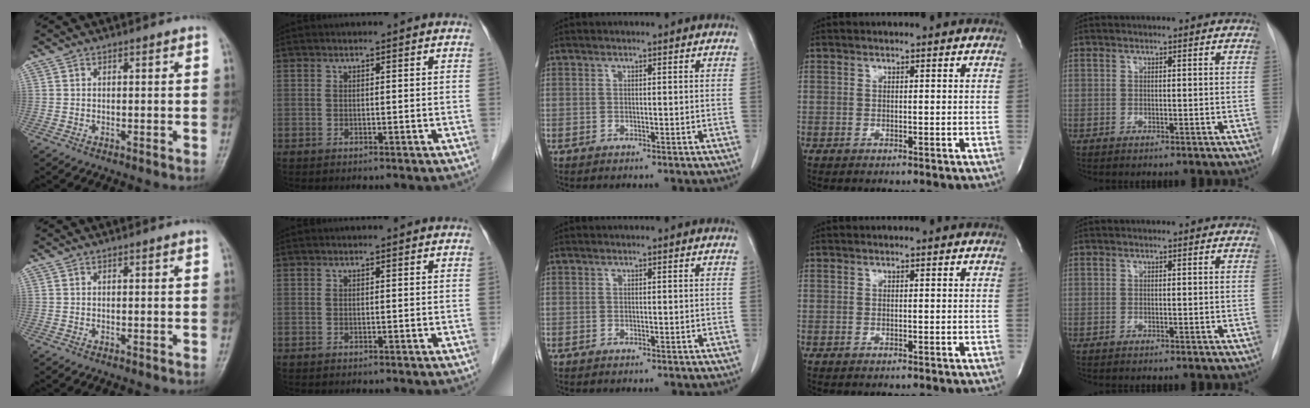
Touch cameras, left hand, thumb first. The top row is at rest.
{}